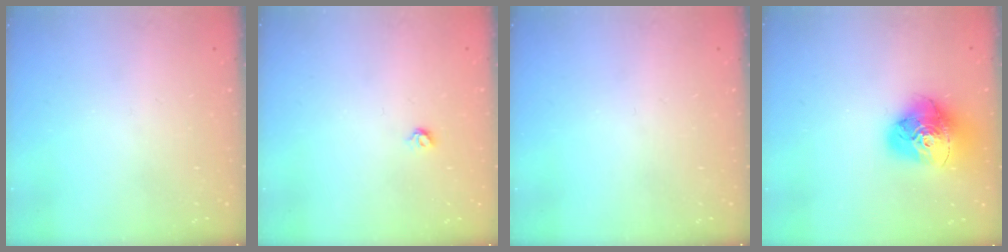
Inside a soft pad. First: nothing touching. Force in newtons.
{"total": 4.0, "press": 3.9, "slide": 0.7}
{"total": 0.0}
{"total": 17.2, "press": 17.1, "slide": 1.9}